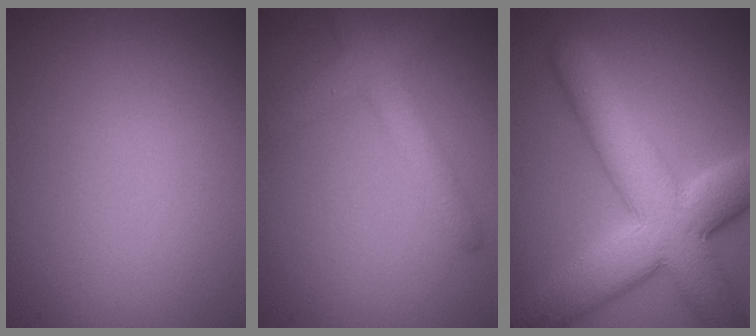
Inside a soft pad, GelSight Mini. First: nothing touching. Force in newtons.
{"total": 3.9, "press": 3.9, "slide": 0.2}
{"total": 10.9, "press": 10.9, "slide": 0.6}